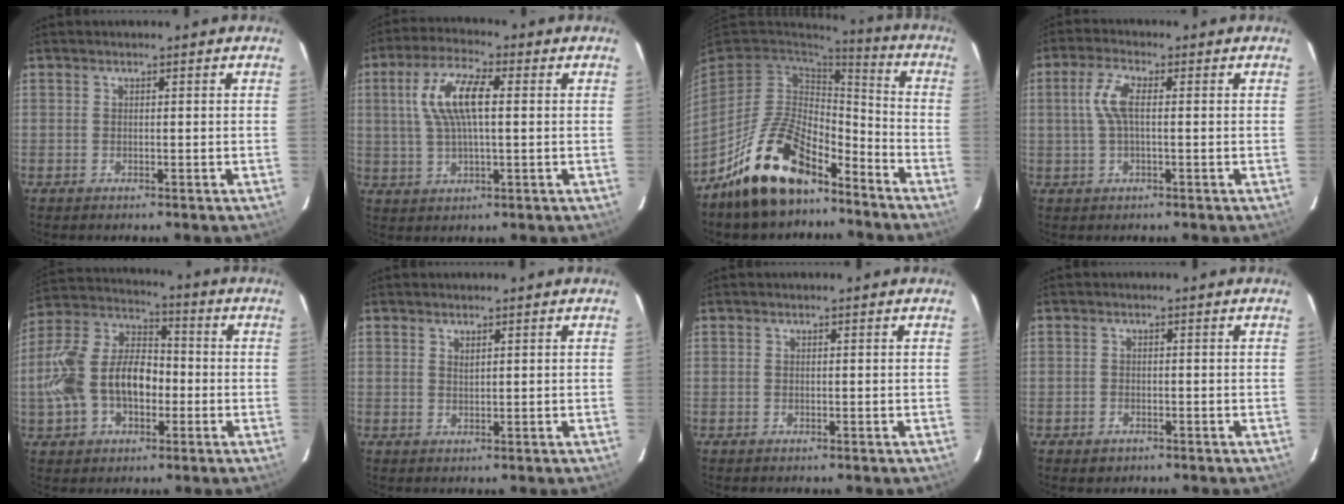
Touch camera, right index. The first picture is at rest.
{"total": 10.2, "force": [1.8, 3.5, 9.4], "torque": [-0.189, 0.016, 0.037]}
{"total": 17.6, "force": [-12.1, 8.1, 9.9], "torque": [-0.206, 0.011, -0.203]}
{"total": 5.3, "force": [0.4, 1.6, 5.0], "torque": [-0.104, 0.009, 0.011]}
{"total": 16.8, "force": [-3.3, 10.8, 12.4], "torque": [-0.271, 0.022, -0.058]}
{"total": 1.0, "force": [0.7, 0.3, 0.6], "torque": [-0.010, 0.001, 0.013]}
{"total": 0.0}
{"total": 1.8, "force": [-1.2, 1.3, 0.4], "torque": [-0.010, -0.001, -0.015]}